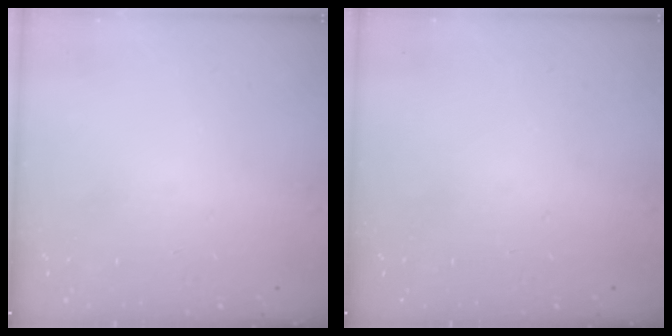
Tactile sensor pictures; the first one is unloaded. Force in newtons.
{"total": 0.0}